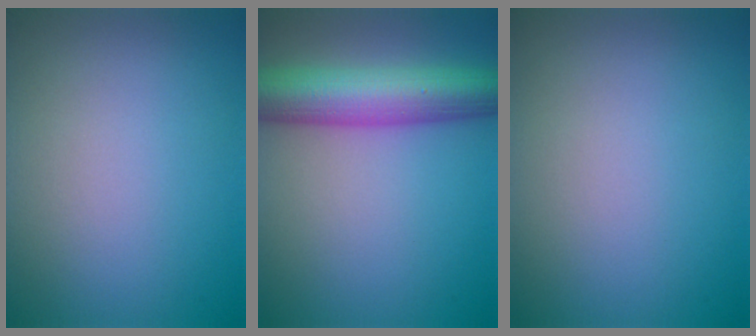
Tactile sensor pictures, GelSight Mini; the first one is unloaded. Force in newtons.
{"total": 8.5, "press": 8.5, "slide": 0.3}
{"total": 0.0}